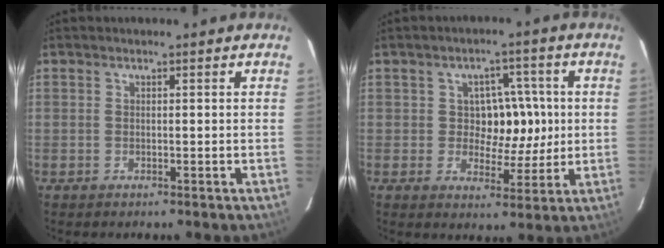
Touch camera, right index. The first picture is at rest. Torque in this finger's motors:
{"motor_torque": [0.69, 0.07, 0.31, 0.04]}